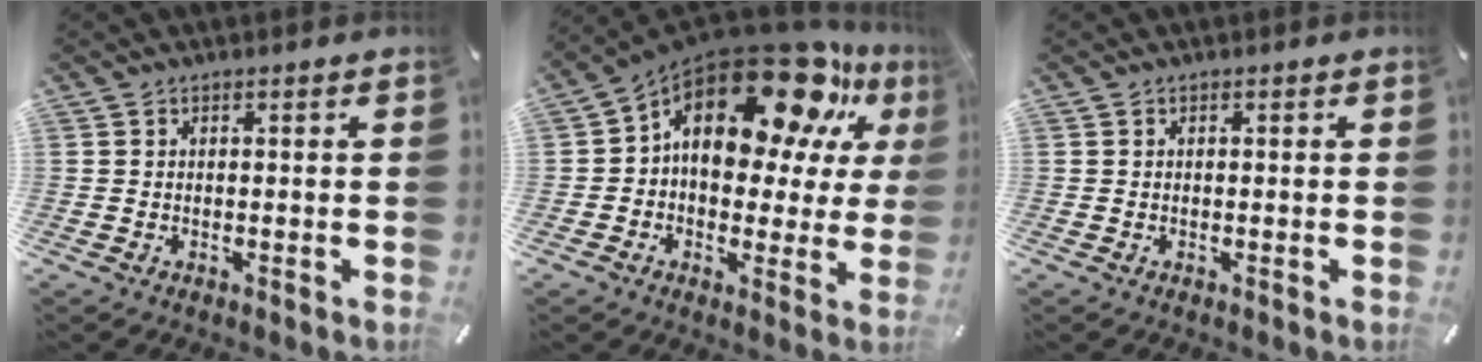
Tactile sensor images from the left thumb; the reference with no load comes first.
{"total": 23.5, "force": [12.3, 12.7, 15.5], "torque": [-0.235, -0.080, 0.209]}
{"total": 0.0}